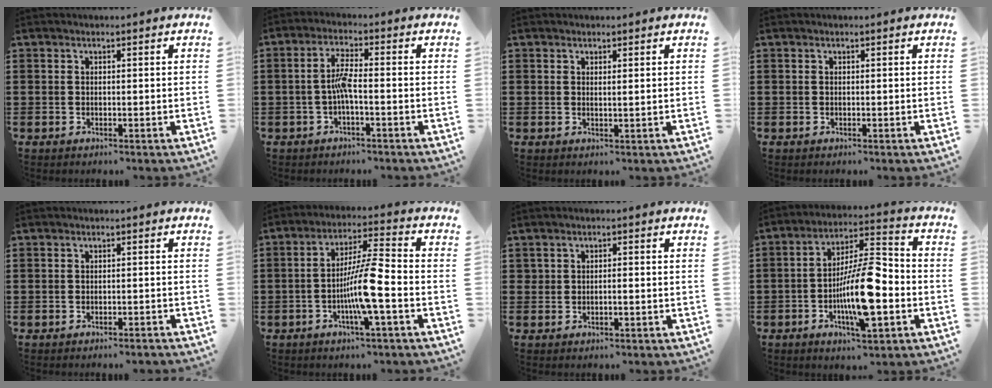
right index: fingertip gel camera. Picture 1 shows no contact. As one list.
[{"total": 4.0, "force": [-1.1, 0.6, 3.8], "torque": [-0.085, -0.002, -0.028]}, {"total": 0.7, "force": [0.5, 0.0, 0.5], "torque": [-0.009, 0.000, 0.010]}, {"total": 0.0}, {"total": 1.2, "force": [-1.2, 0.0, 0.1], "torque": [-0.006, 0.001, -0.024]}, {"total": 9.1, "force": [-2.8, 0.6, 8.6], "torque": [-0.165, -0.007, -0.056]}, {"total": 1.1, "force": [-0.2, 0.5, 0.9], "torque": [-0.018, 0.000, -0.005]}, {"total": 13.5, "force": [-3.9, 4.1, 12.3], "torque": [-0.240, 0.000, -0.073]}]